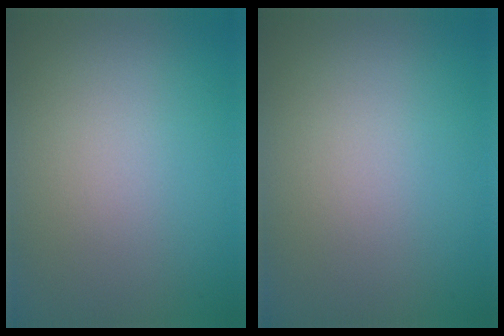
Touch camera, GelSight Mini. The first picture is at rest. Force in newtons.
{"total": 0.0}